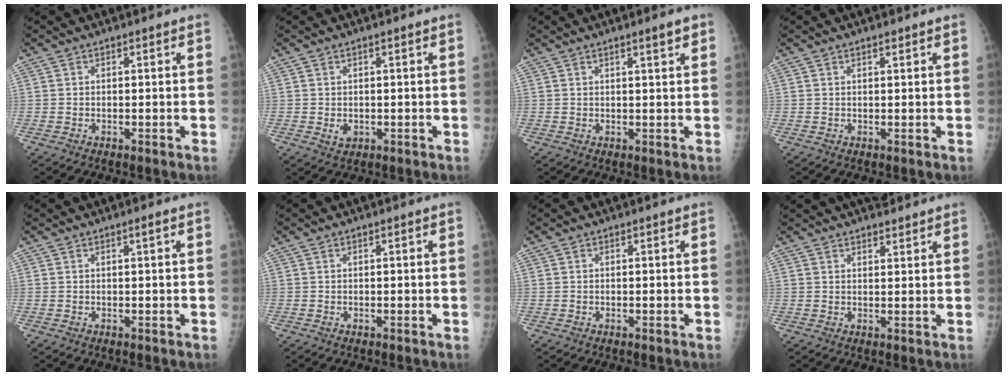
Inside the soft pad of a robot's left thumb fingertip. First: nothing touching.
{"total": 1.8, "force": [-0.2, 1.3, 1.3], "torque": [-0.013, -0.002, 0.003]}
{"total": 2.5, "force": [1.5, 0.2, 2.0], "torque": [-0.027, -0.007, 0.022]}
{"total": 0.8, "force": [0.6, 0.1, 0.6], "torque": [-0.008, -0.003, 0.011]}
{"total": 0.7, "force": [0.3, -0.1, 0.7], "torque": [-0.014, -0.001, 0.007]}
{"total": 0.0}
{"total": 0.0}
{"total": 6.4, "force": [5.4, 1.9, 2.9], "torque": [-0.021, -0.001, 0.083]}